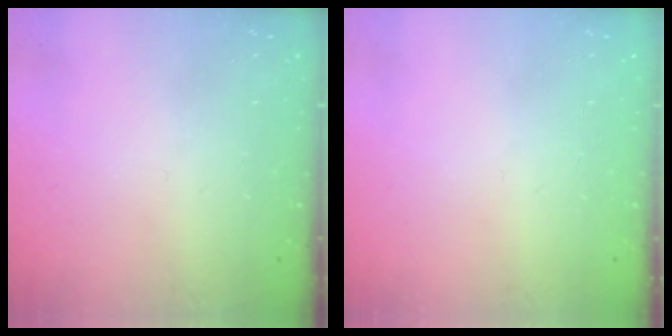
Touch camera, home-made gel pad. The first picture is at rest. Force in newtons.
{"total": 0.0}